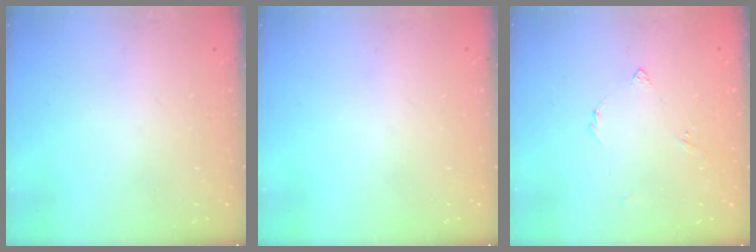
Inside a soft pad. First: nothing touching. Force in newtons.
{"total": 0.0}
{"total": 2.6, "press": 2.5, "slide": 0.7}